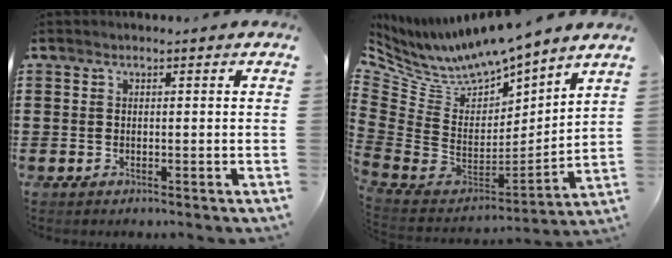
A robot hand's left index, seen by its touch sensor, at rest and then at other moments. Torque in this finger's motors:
{"motor_torque": [1.07, -1.07, 0.44, 0.08]}